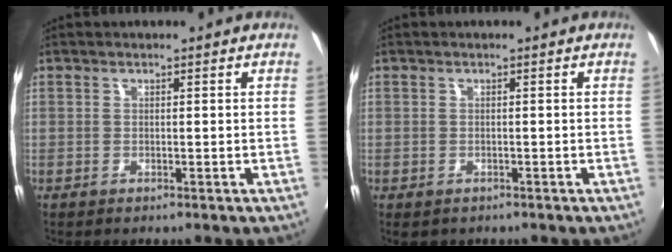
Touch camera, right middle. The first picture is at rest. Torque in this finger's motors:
{"motor_torque": [0.29, -0.25, 0.02, 0.01]}